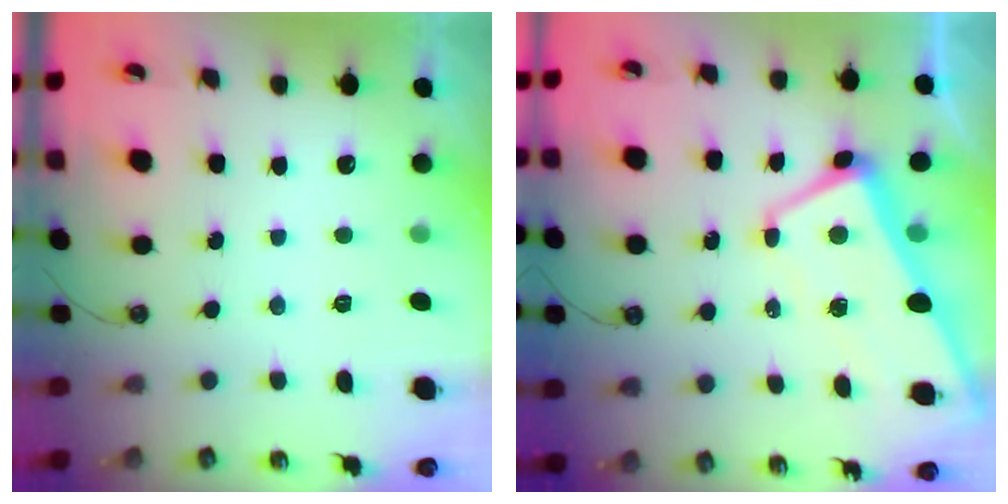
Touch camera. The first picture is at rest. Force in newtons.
{"total": 0.8, "press": 0.2, "slide": 0.8}